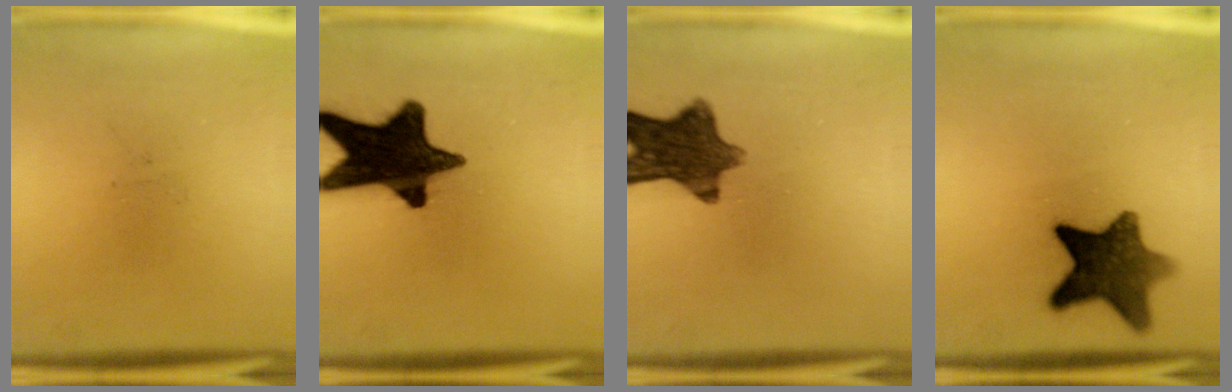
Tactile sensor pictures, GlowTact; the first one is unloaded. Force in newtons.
{"total": 17.4}
{"total": 10.6}
{"total": 11.5}